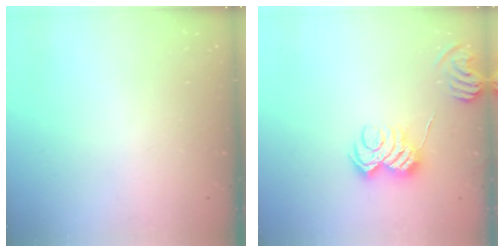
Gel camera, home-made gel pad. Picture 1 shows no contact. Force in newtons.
{"total": 9.6, "press": 9.6, "slide": 0.5}